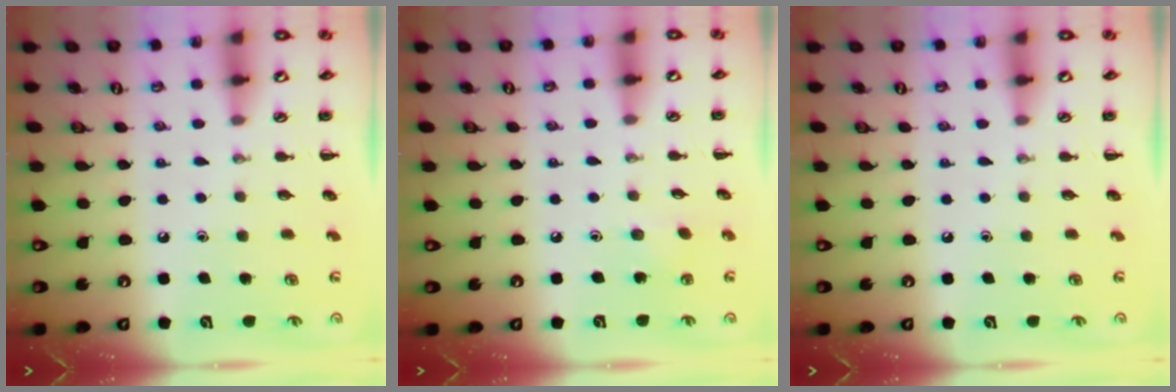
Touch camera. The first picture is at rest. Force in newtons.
{"total": 2.6, "press": 2.5, "slide": 0.9}
{"total": 0.0}